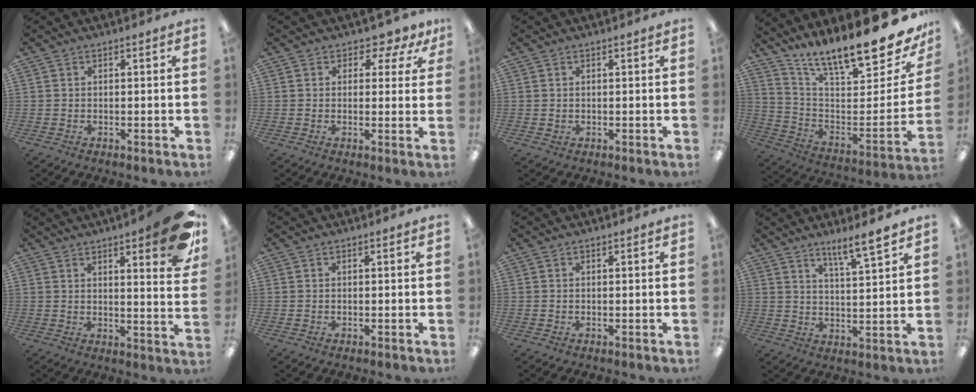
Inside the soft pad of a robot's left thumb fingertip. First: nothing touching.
{"total": 3.6, "force": [2.2, 2.6, 1.3], "torque": [-0.011, -0.012, 0.036]}
{"total": 0.6, "force": [0.6, 0.2, 0.1], "torque": [-0.002, 0.000, 0.011]}
{"total": 16.6, "force": [13.7, 2.7, 9.0], "torque": [-0.126, -0.119, 0.221]}
{"total": 11.4, "force": [7.1, 2.3, 8.5], "torque": [-0.111, -0.042, 0.116]}
{"total": 0.0}
{"total": 0.0}
{"total": 7.1, "force": [5.9, 0.9, 3.9], "torque": [-0.059, -0.041, 0.097]}